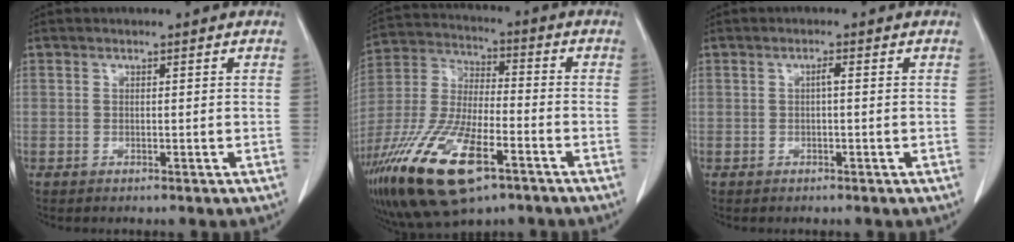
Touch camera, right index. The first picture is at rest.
{"total": 20.0, "force": [-10.6, 6.5, 15.7], "torque": [-0.354, -0.034, -0.193]}
{"total": 0.9, "force": [0.0, 0.1, 0.9], "torque": [-0.016, 0.002, 0.000]}